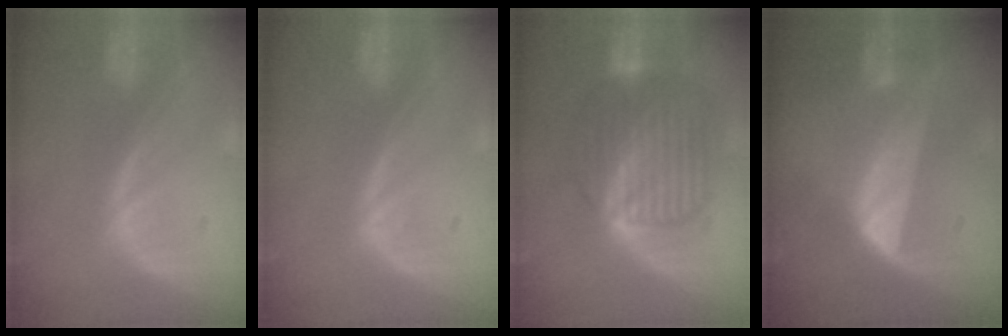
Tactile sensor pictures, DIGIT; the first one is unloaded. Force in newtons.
{"total": 0.5, "press": 0.2, "slide": 0.5}
{"total": 10.2, "press": 10.1, "slide": 0.7}
{"total": 6.7, "press": 6.5, "slide": 1.6}